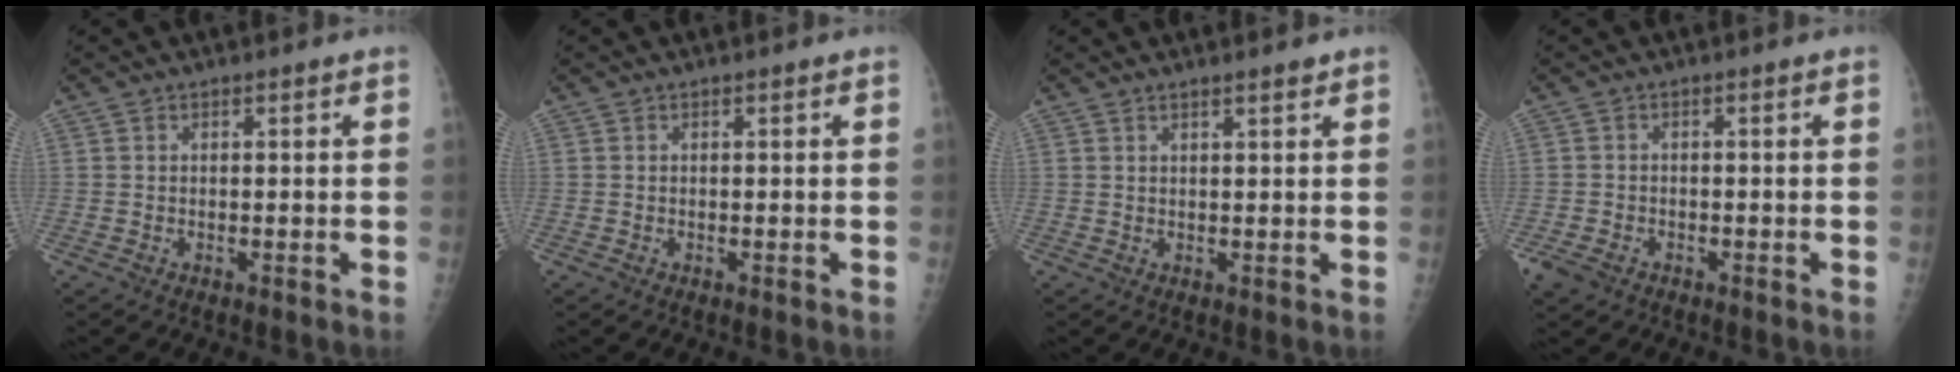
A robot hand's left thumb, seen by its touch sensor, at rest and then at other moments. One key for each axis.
{"total": 0.0}
{"total": 1.7, "fx": 1.4, "fy": 0.2, "fz": 1.0, "tx": -0.012, "ty": -0.008, "tz": 0.021}
{"total": 3.4, "fx": -2.0, "fy": 2.3, "fz": 1.5, "tx": -0.034, "ty": 0.002, "tz": -0.034}